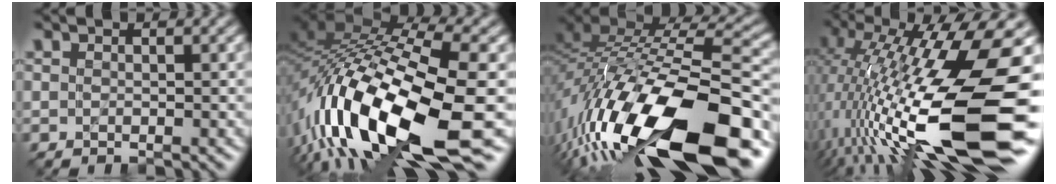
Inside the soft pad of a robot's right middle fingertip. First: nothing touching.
{"total": 16.6, "force": [-5.4, 5.3, 14.8], "torque": [-0.298, 0.000, -0.089]}
{"total": 18.9, "force": [-8.2, 7.3, 15.4], "torque": [-0.301, -0.025, -0.123]}
{"total": 16.1, "force": [-2.0, 4.7, 15.3], "torque": [-0.272, 0.016, -0.033]}